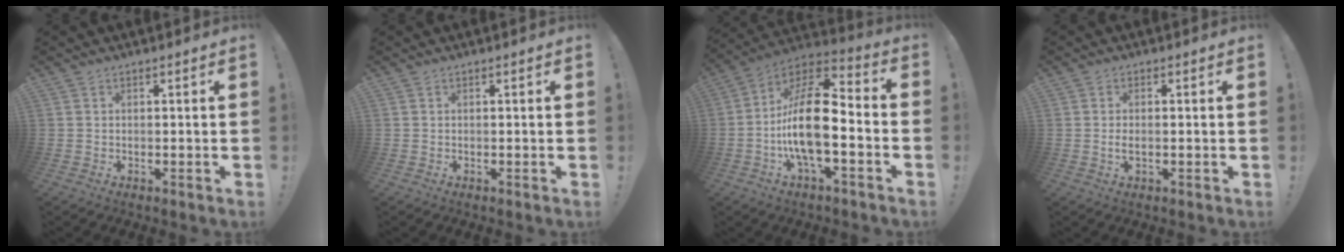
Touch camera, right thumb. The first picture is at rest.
{"total": 0.0}
{"total": 19.0, "force": [-4.3, 7.7, 16.8], "torque": [-0.323, 0.022, -0.078]}
{"total": 2.2, "force": [-0.5, 0.7, 2.0], "torque": [-0.041, 0.000, -0.012]}